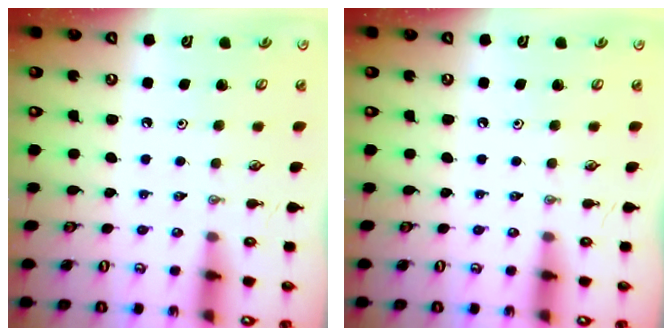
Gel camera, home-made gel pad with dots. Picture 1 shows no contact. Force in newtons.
{"total": 0.0}